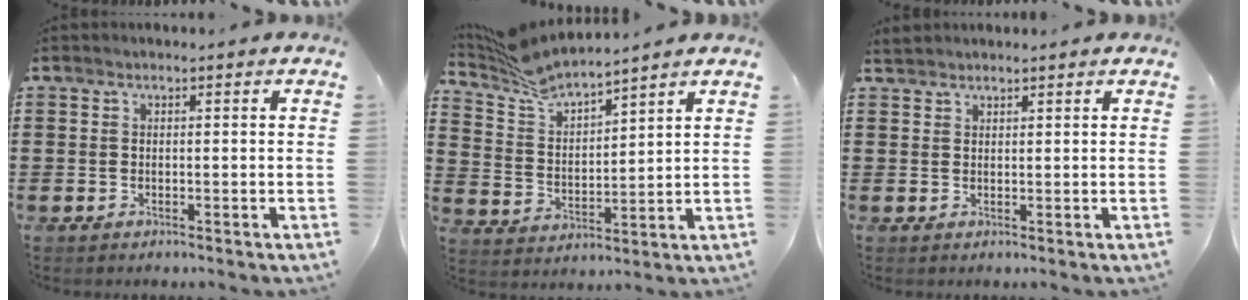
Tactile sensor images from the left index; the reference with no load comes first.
{"total": 6.5, "force": [6.1, 0.7, 2.1], "torque": [-0.067, -0.025, 0.108]}
{"total": 1.3, "force": [1.3, 0.2, -0.1], "torque": [-0.002, 0.002, 0.026]}